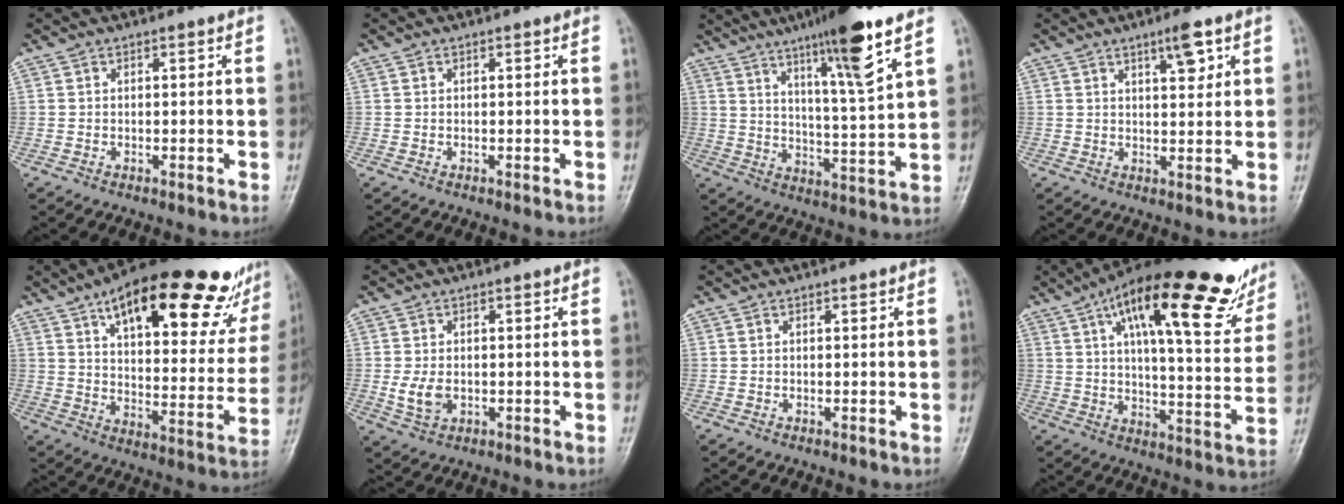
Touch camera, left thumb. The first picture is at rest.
{"total": 0.0}
{"total": 14.6, "force": [9.0, 0.9, 11.5], "torque": [-0.188, -0.049, 0.150]}
{"total": 3.1, "force": [1.7, 0.6, 2.5], "torque": [-0.037, -0.009, 0.029]}
{"total": 29.9, "force": [19.2, 10.3, 20.4], "torque": [-0.263, -0.045, 0.272]}
{"total": 4.1, "force": [-0.5, 2.9, 2.9], "torque": [-0.055, -0.007, -0.004]}
{"total": 0.0}
{"total": 27.7, "force": [15.9, 8.2, 21.1], "torque": [-0.279, -0.028, 0.237]}